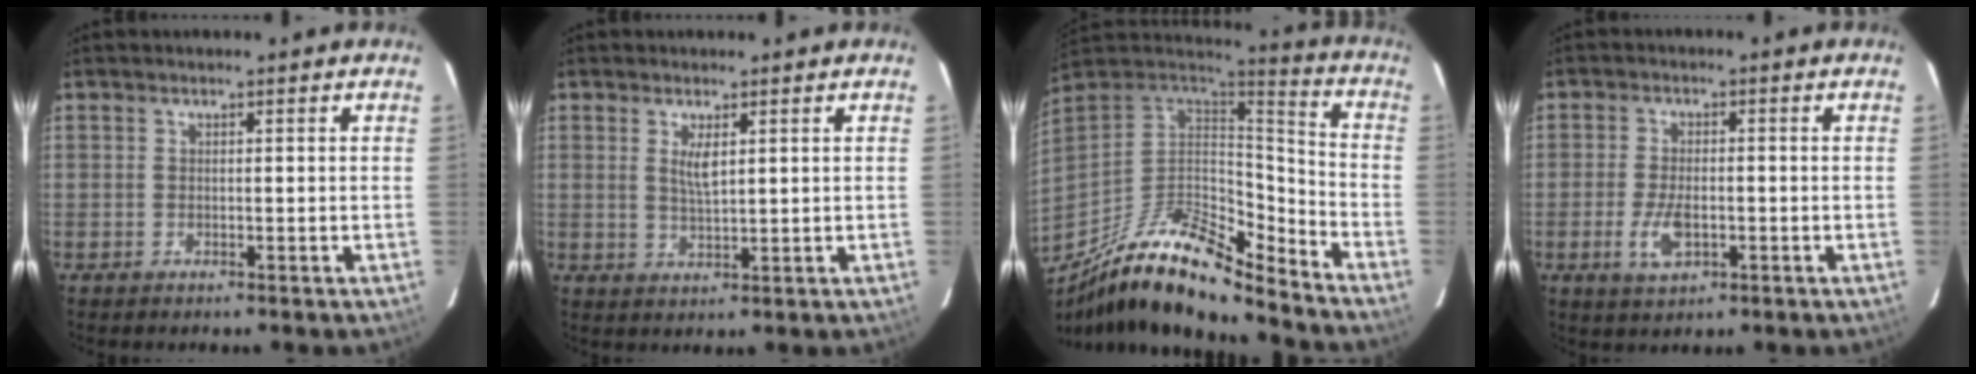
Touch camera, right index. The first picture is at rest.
{"total": 3.3, "force": [1.2, 0.9, 3.0], "torque": [-0.056, -0.004, 0.023]}
{"total": 20.3, "force": [-14.5, 5.7, 13.1], "torque": [-0.240, -0.017, -0.266]}
{"total": 5.8, "force": [-1.9, 2.7, 4.7], "torque": [-0.103, -0.006, -0.033]}